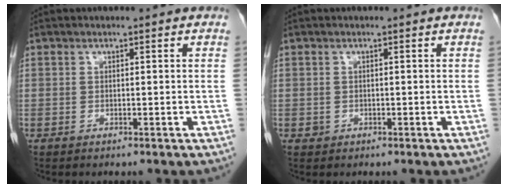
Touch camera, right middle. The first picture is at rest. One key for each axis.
{"total": 0.7, "fx": -0.2, "fy": 0.6, "fz": 0.1, "tx": -0.002, "ty": 0.003, "tz": -0.003}